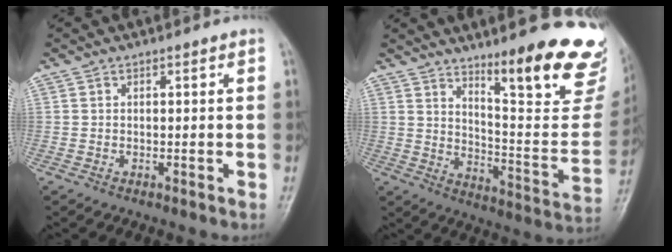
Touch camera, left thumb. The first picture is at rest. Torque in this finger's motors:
{"motor_torque": [0.35, 0.20, 0.92, -1.85, 0.11]}